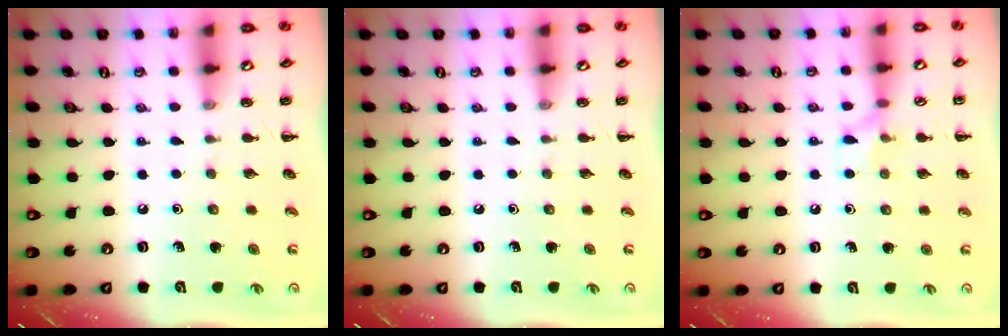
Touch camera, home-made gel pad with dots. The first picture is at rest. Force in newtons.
{"total": 0.0}
{"total": 6.1, "press": 5.7, "slide": 2.2}